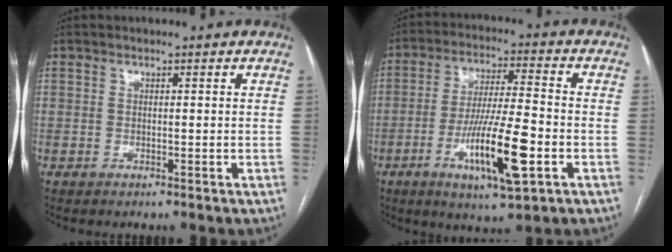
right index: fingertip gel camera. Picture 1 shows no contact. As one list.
[{"total": 13.3, "force": [-4.6, 1.5, 12.4], "torque": [-0.231, -0.014, -0.076]}]